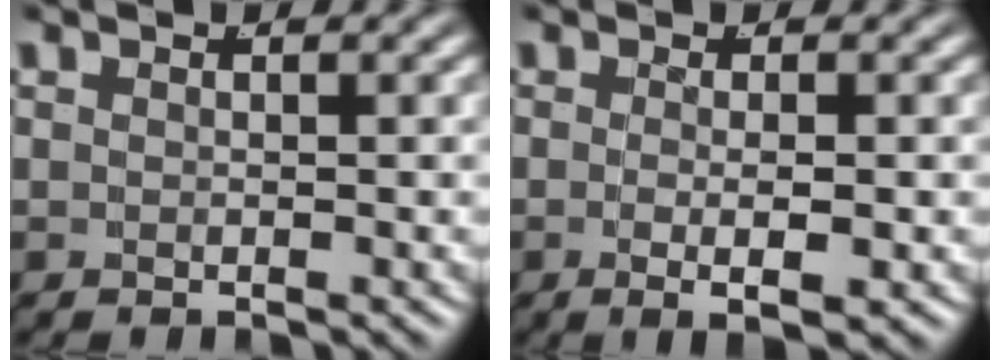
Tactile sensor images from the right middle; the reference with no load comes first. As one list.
[{"total": 3.2, "force": [-1.5, 0.2, 2.8], "torque": [-0.048, -0.016, -0.017]}]